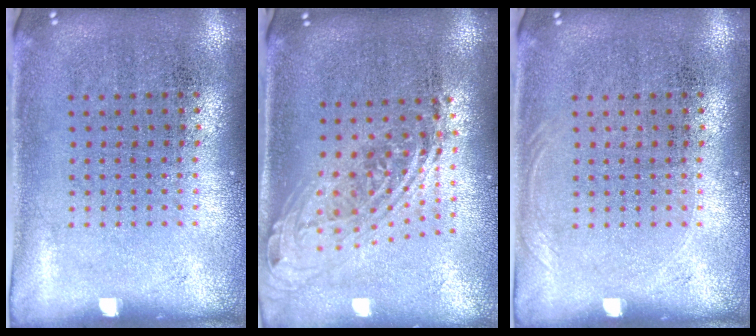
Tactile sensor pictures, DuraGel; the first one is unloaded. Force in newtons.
{"total": 2.1, "press": 1.6, "slide": 1.4}
{"total": 0.7, "press": 0.6, "slide": 0.2}